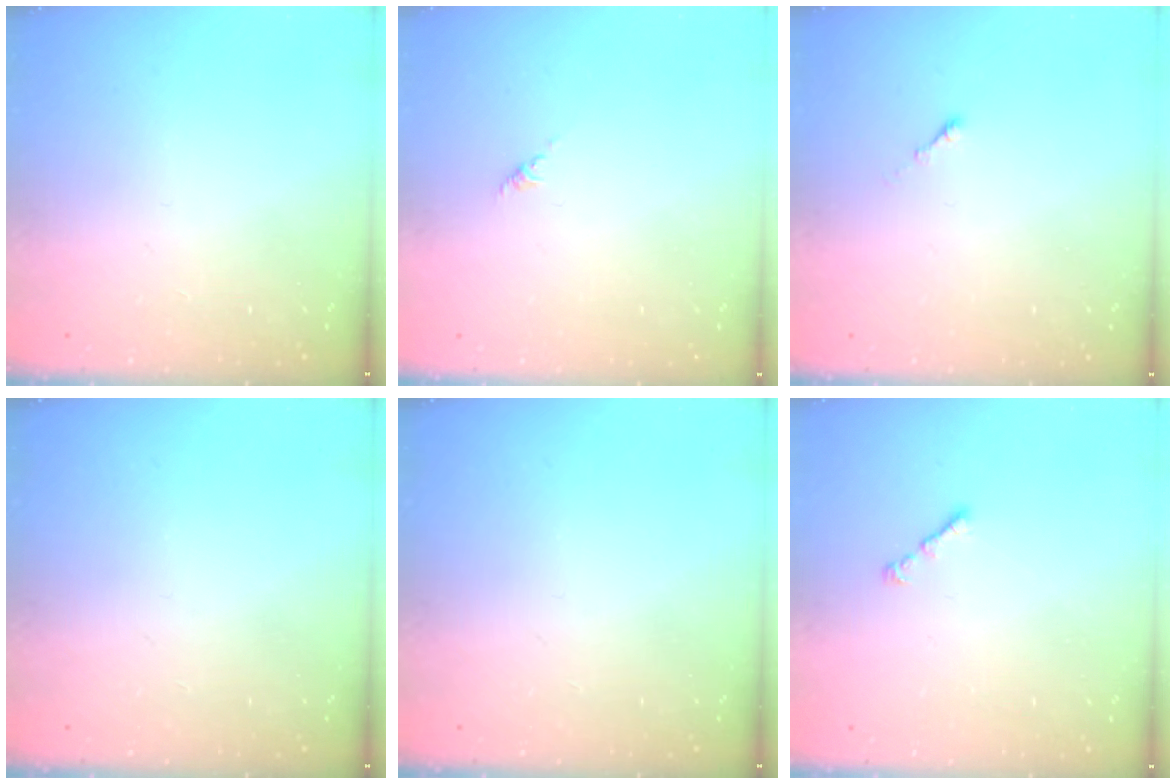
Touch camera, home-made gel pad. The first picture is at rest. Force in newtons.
{"total": 0.0}
{"total": 0.0}
{"total": 0.0}
{"total": 0.0}
{"total": 0.9, "press": 0.8, "slide": 0.5}